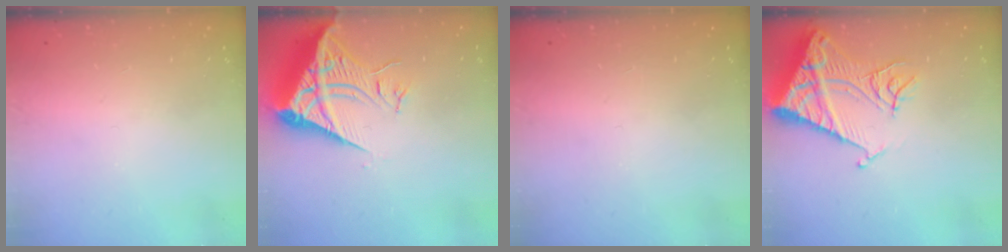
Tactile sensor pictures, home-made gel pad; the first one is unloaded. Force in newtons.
{"total": 10.3, "press": 10.3, "slide": 1.2}
{"total": 0.0}
{"total": 15.7, "press": 15.6, "slide": 1.7}